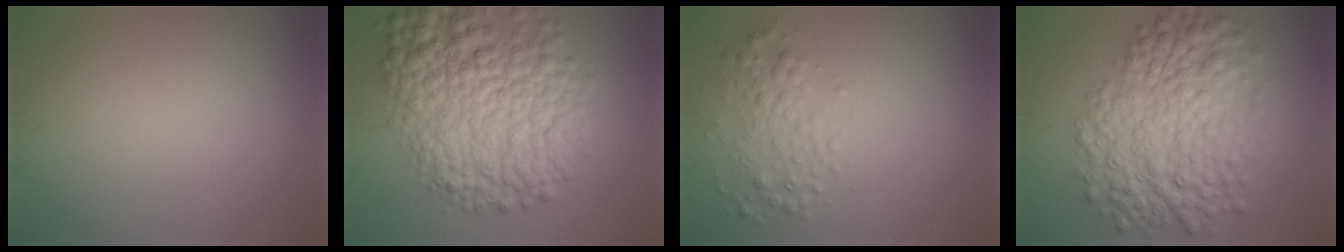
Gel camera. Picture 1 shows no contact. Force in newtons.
{"total": 11.6, "press": 11.6, "slide": 0.4}
{"total": 2.4, "press": 2.4, "slide": 0.1}
{"total": 8.7, "press": 8.7, "slide": 0.1}